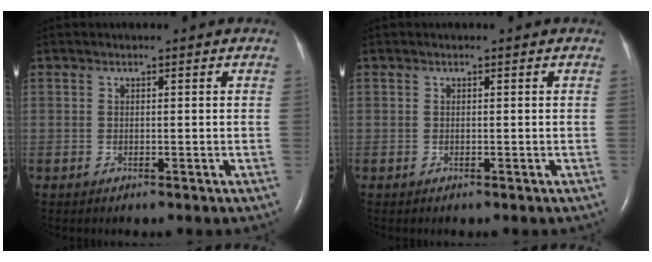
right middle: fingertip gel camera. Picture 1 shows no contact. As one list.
[{"total": 0.0}]